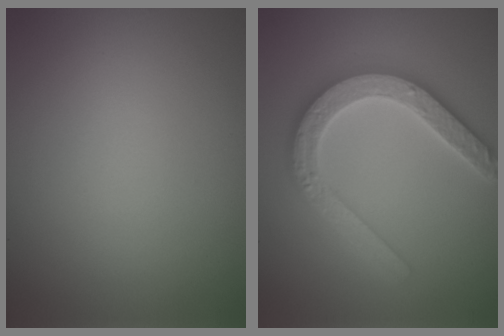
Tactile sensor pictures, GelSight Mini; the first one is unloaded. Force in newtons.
{"total": 5.3, "press": 5.2, "slide": 1.0}